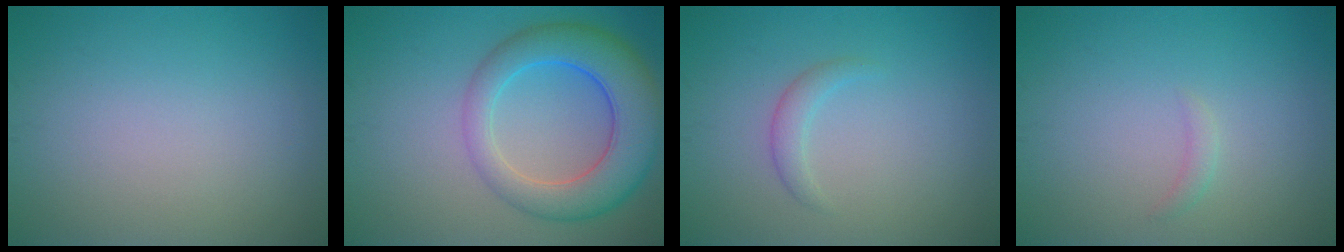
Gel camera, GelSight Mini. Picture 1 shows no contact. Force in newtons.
{"total": 7.6, "press": 7.6, "slide": 0.3}
{"total": 1.4, "press": 1.4, "slide": 0.1}
{"total": 0.8, "press": 0.8, "slide": 0.1}